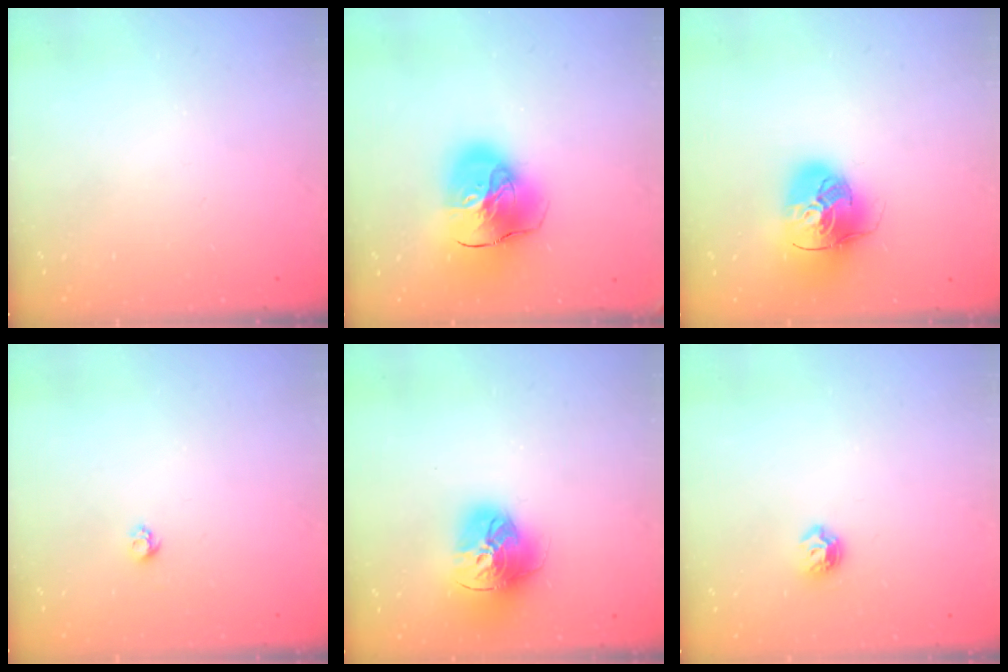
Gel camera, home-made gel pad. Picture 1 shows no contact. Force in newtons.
{"total": 17.4, "press": 17.2, "slide": 2.3}
{"total": 16.4, "press": 16.2, "slide": 2.5}
{"total": 3.8, "press": 3.7, "slide": 0.5}
{"total": 17.9, "press": 17.9, "slide": 1.6}
{"total": 5.2, "press": 5.1, "slide": 0.8}